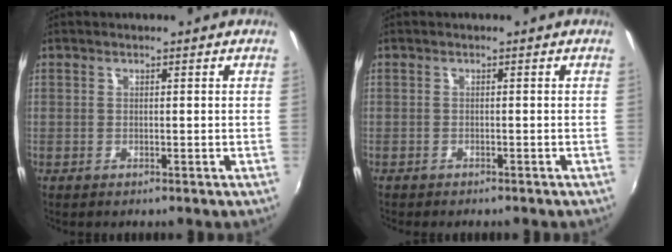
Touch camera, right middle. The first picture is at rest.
{"total": 1.5, "force": [-1.4, 0.4, 0.4], "torque": [-0.015, -0.010, -0.022]}